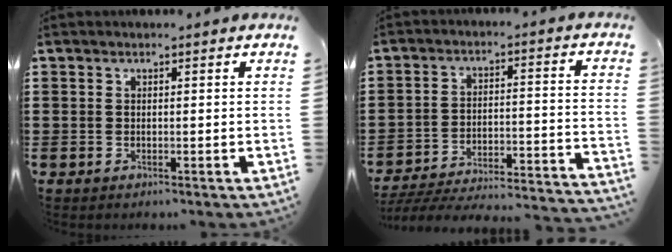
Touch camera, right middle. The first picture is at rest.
{"total": 4.4, "force": [-4.1, 0.1, 1.6], "torque": [-0.044, -0.017, -0.090]}